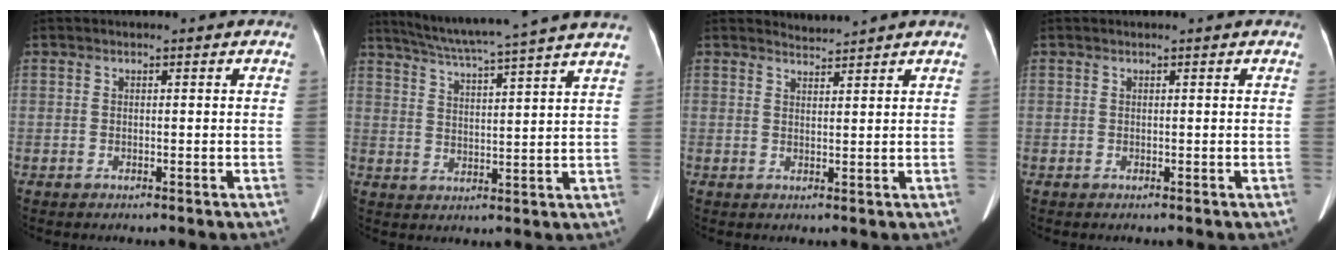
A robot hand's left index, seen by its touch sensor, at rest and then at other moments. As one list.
[{"total": 17.7, "force": [15.4, -1.5, 8.5], "torque": [-0.151, -0.005, 0.212]}, {"total": 1.7, "force": [1.5, -0.7, -0.7], "torque": [-0.001, -0.004, 0.033]}, {"total": 0.0}]